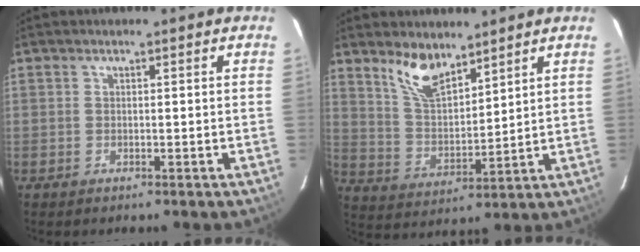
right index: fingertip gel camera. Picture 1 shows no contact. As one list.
[{"total": 9.1, "force": [6.8, 3.4, 5.0], "torque": [-0.094, 0.002, 0.138]}]